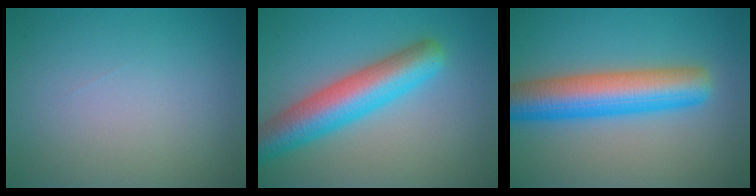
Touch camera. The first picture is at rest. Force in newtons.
{"total": 7.4, "press": 7.4, "slide": 0.2}
{"total": 8.1, "press": 8.1, "slide": 0.3}